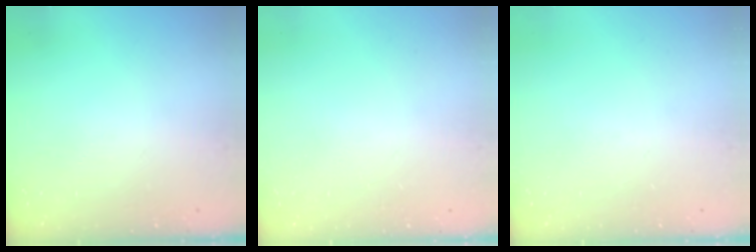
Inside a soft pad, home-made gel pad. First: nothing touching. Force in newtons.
{"total": 2.6, "press": 2.6, "slide": 0.2}
{"total": 0.0}